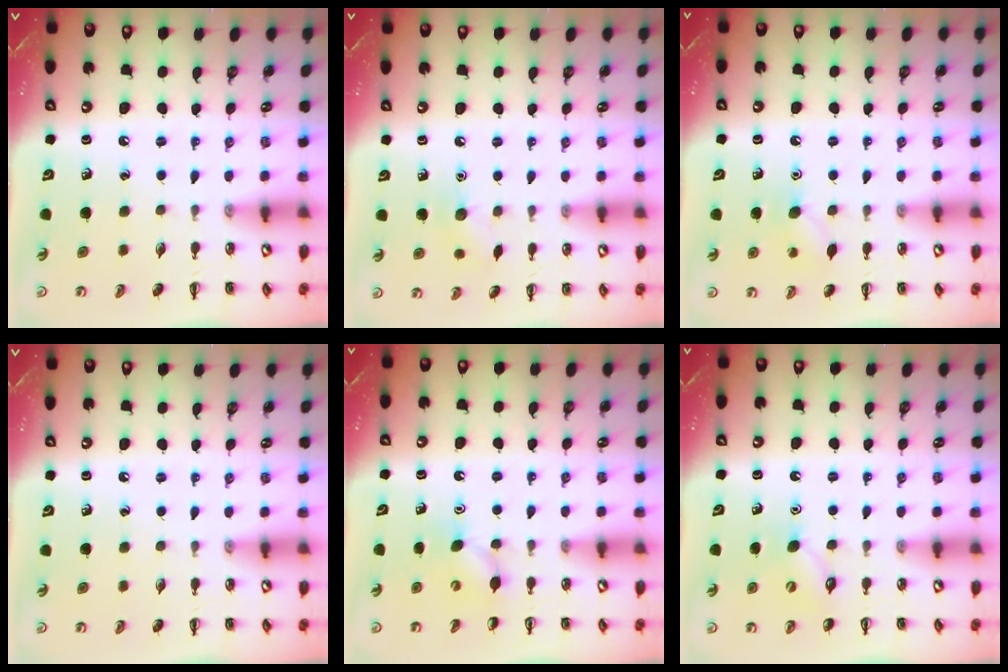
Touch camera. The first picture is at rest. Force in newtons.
{"total": 7.1, "press": 6.9, "slide": 1.5}
{"total": 8.1, "press": 7.9, "slide": 1.7}
{"total": 0.0}
{"total": 4.7, "press": 4.6, "slide": 1.1}
{"total": 5.0, "press": 4.9, "slide": 1.3}